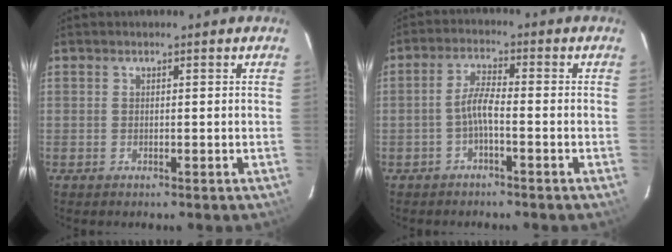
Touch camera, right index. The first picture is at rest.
{"total": 3.5, "force": [-1.6, 0.5, 3.0], "torque": [-0.068, 0.010, -0.034]}